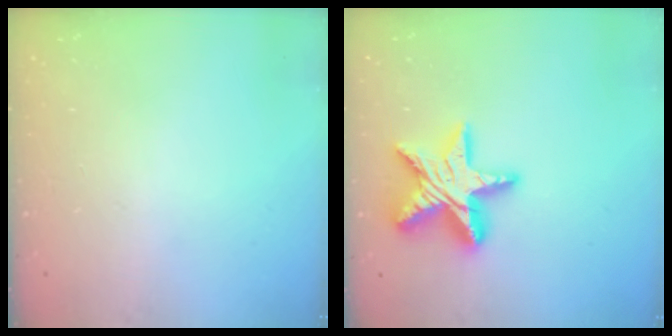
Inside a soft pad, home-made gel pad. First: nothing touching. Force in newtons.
{"total": 16.1, "press": 16.1, "slide": 1.2}